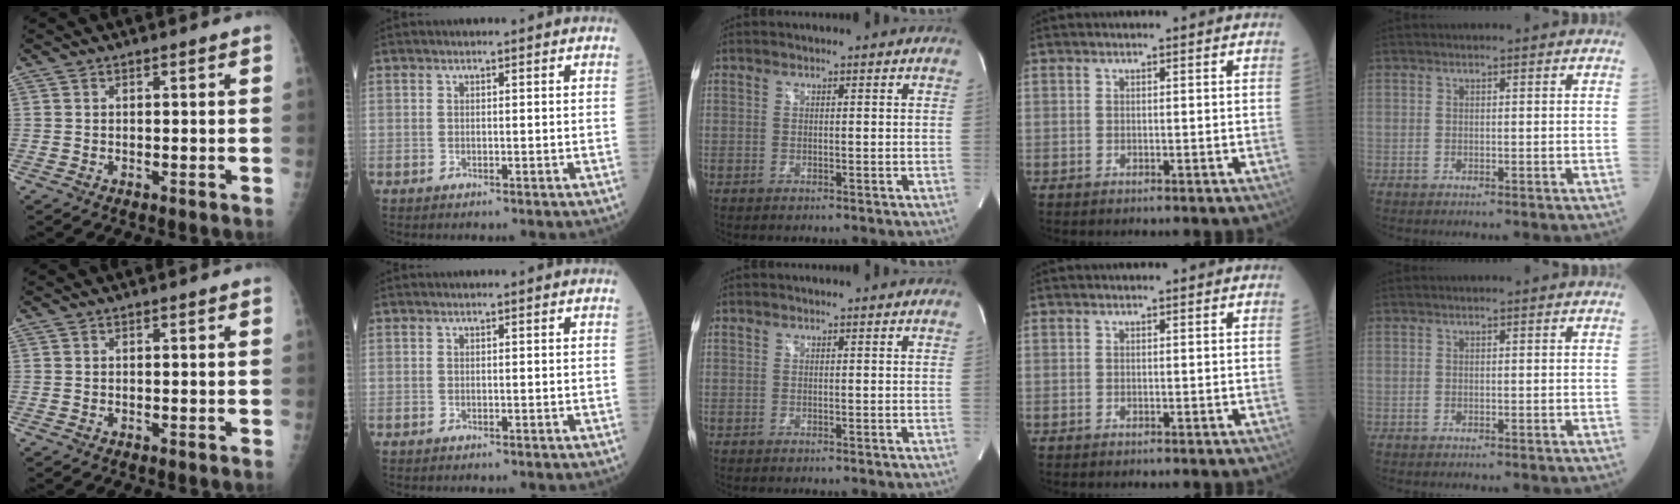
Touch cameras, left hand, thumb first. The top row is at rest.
{}